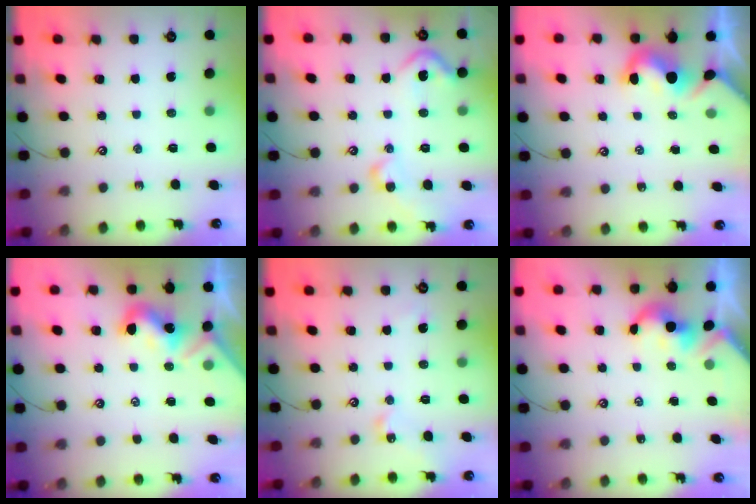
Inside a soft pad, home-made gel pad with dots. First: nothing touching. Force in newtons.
{"total": 9.4, "press": 9.3, "slide": 1.6}
{"total": 2.9, "press": 2.9, "slide": 0.4}
{"total": 2.1, "press": 2.0, "slide": 0.4}
{"total": 7.2, "press": 7.2, "slide": 0.6}
{"total": 2.0, "press": 2.0, "slide": 0.3}